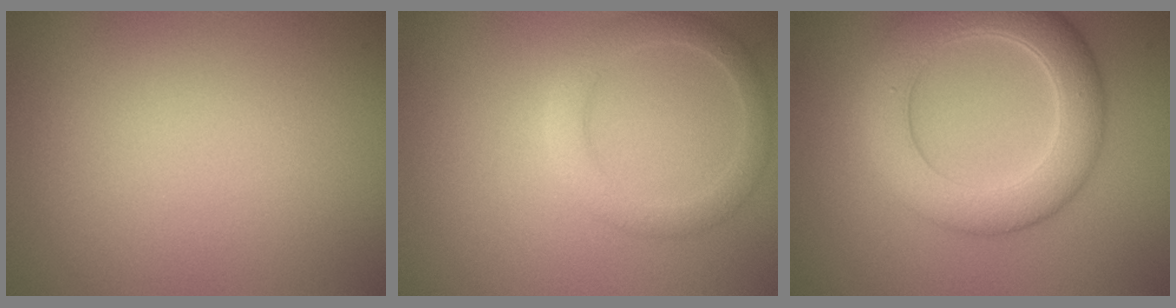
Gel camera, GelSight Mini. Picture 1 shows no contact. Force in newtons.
{"total": 2.7, "press": 2.7, "slide": 0.1}
{"total": 6.7, "press": 6.7, "slide": 0.2}